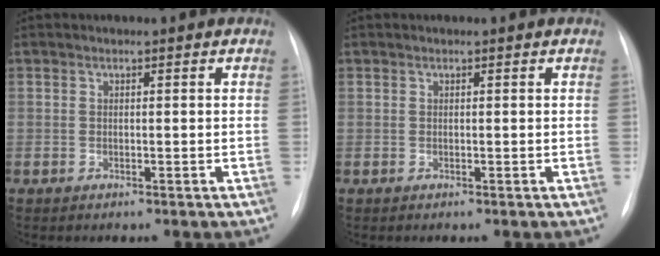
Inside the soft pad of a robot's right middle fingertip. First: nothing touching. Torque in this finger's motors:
{"motor_torque": [1.01, -1.13, 0.05, 0.01]}